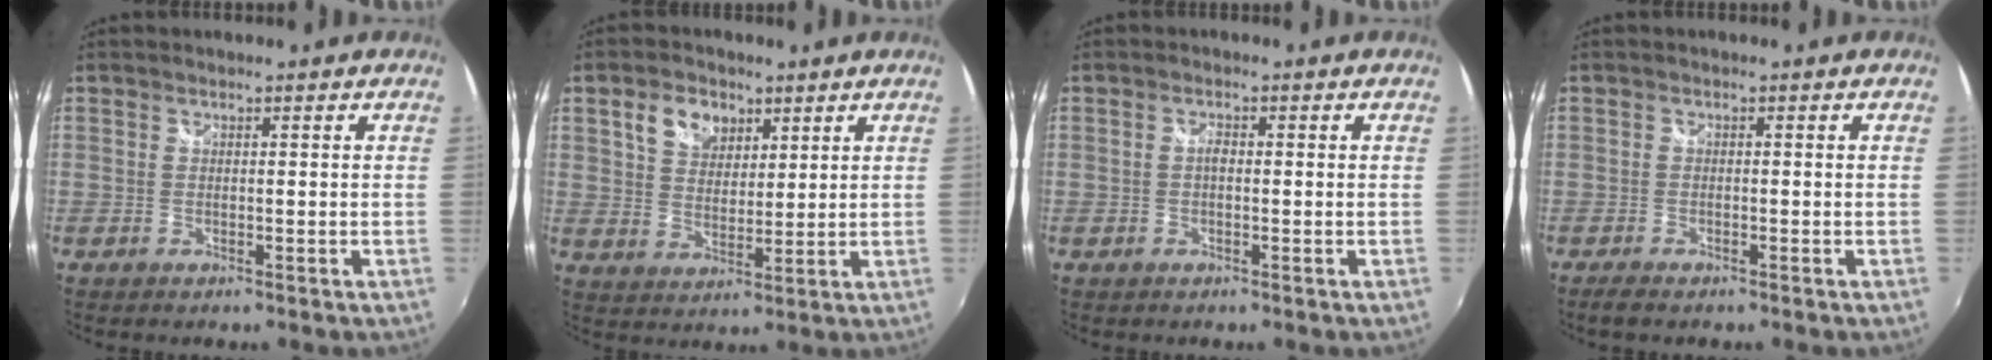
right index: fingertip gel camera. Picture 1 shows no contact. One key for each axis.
{"total": 7.1, "fx": 3.6, "fy": 4.9, "fz": 3.7, "tx": -0.067, "ty": 0.017, "tz": 0.066}
{"total": 1.1, "fx": -0.1, "fy": 0.6, "fz": 1.0, "tx": -0.019, "ty": 0.005, "tz": -0.005}
{"total": 2.8, "fx": -2.2, "fy": 0.8, "fz": 1.5, "tx": -0.034, "ty": -0.011, "tz": -0.039}